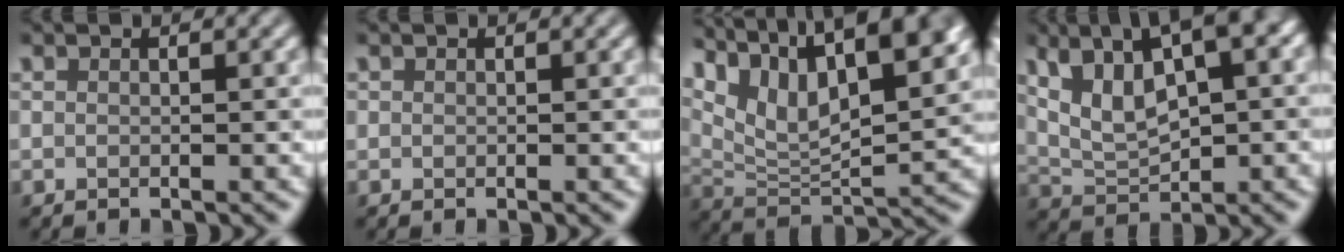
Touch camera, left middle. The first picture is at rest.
{"total": 0.0}
{"total": 12.6, "force": [7.3, 5.0, 9.0], "torque": [-0.139, 0.013, 0.116]}
{"total": 8.3, "force": [3.4, 3.1, 6.9], "torque": [-0.126, 0.015, 0.060]}